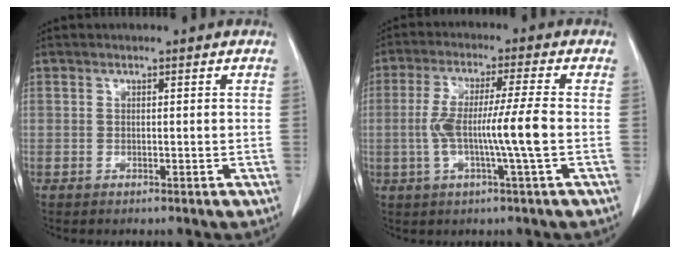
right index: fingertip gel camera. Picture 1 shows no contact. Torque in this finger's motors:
{"motor_torque": [1.42, -0.27, 0.74, 0.21]}